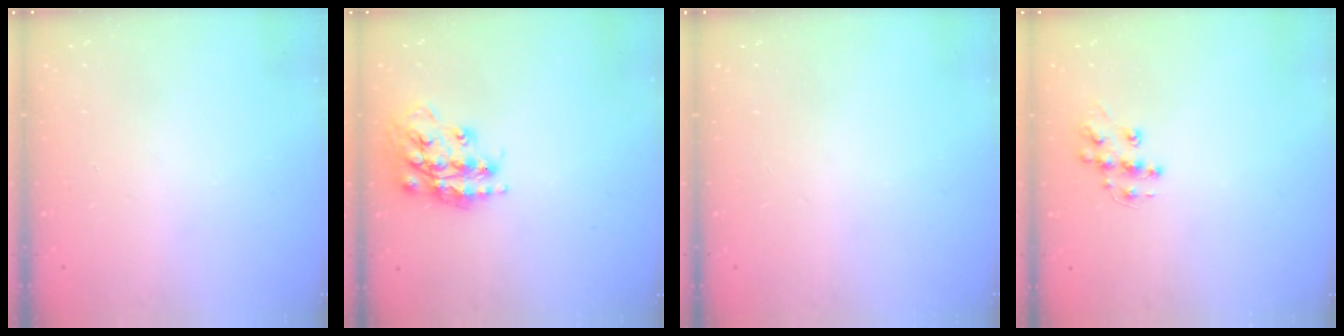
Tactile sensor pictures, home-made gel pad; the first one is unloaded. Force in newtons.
{"total": 16.8, "press": 16.7, "slide": 1.5}
{"total": 0.0}
{"total": 9.8, "press": 9.8, "slide": 0.6}